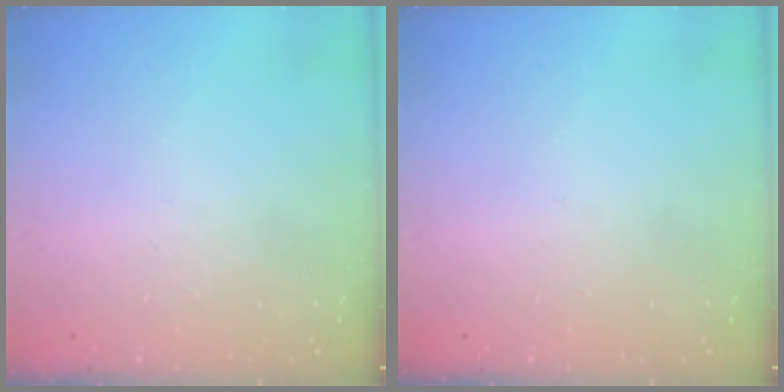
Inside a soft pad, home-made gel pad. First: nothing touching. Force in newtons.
{"total": 0.0}